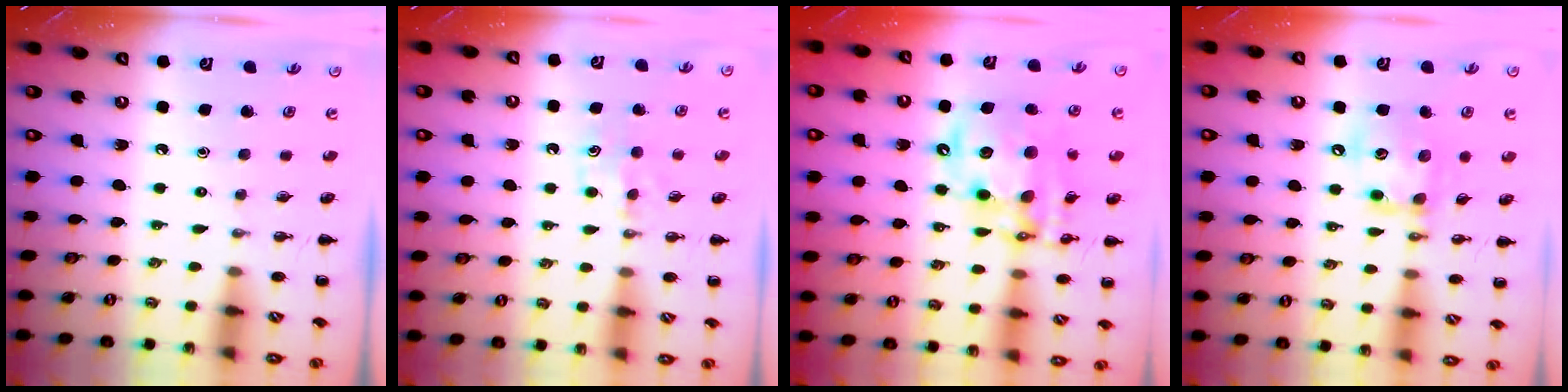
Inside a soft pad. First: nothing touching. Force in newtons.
{"total": 5.1, "press": 4.8, "slide": 1.6}
{"total": 16.0, "press": 15.5, "slide": 4.0}
{"total": 13.6, "press": 13.5, "slide": 1.2}